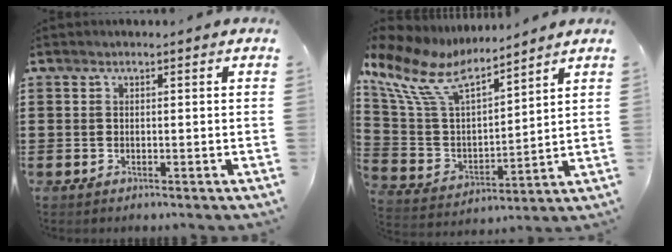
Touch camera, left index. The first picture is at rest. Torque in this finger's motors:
{"motor_torque": [2.14, 0.00, 0.61, 0.21]}